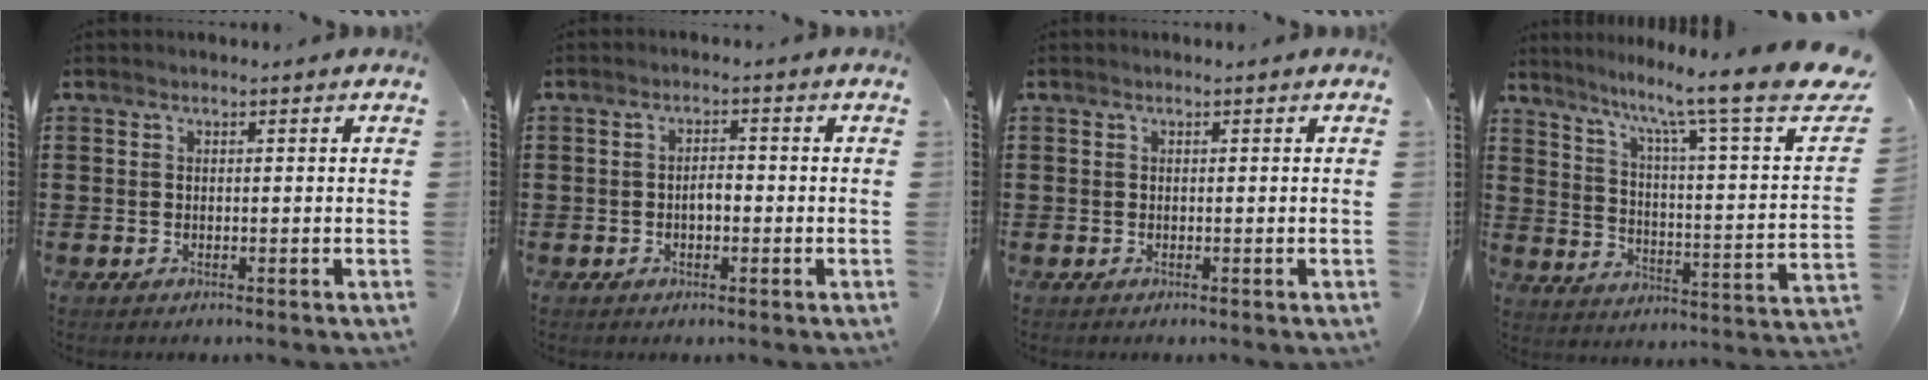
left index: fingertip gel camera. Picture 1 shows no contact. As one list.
[{"total": 2.0, "force": [-0.5, 0.7, 1.8], "torque": [-0.035, 0.003, -0.011]}, {"total": 0.0}, {"total": 9.6, "force": [7.1, -0.2, 6.5], "torque": [-0.135, -0.060, 0.102]}]